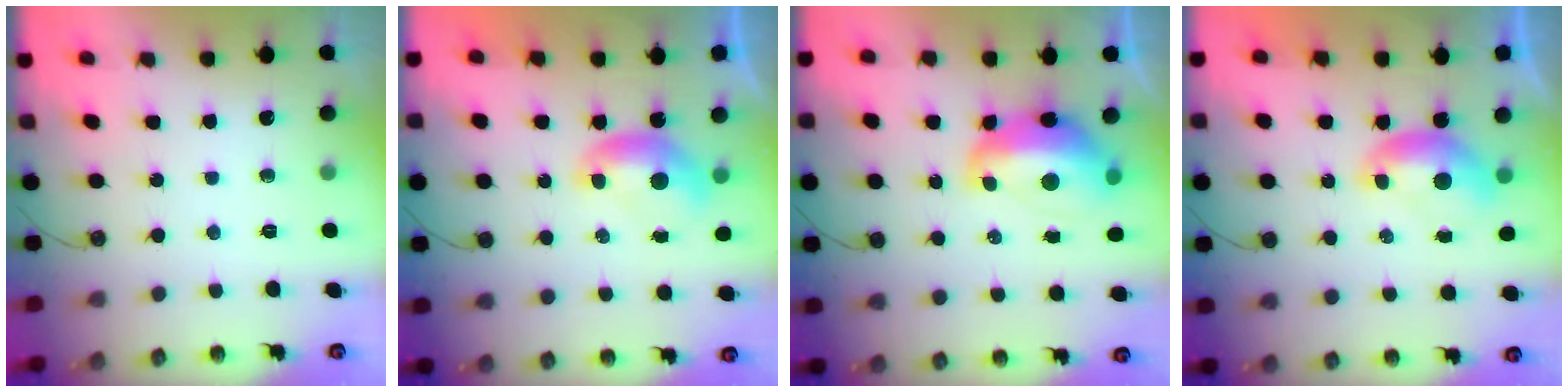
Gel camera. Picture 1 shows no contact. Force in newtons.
{"total": 0.0}
{"total": 6.2, "press": 6.1, "slide": 1.1}
{"total": 0.0}